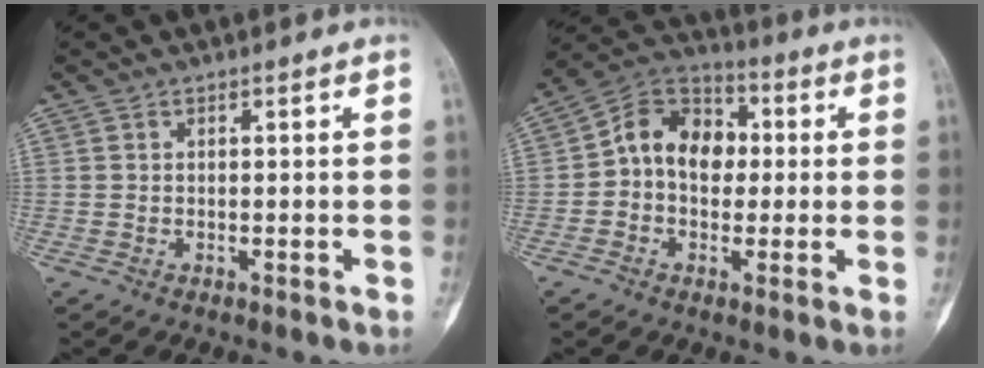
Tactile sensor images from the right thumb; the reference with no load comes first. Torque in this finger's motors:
{"motor_torque": [0.35, 0.28, 0.34, -0.28, 0.01]}